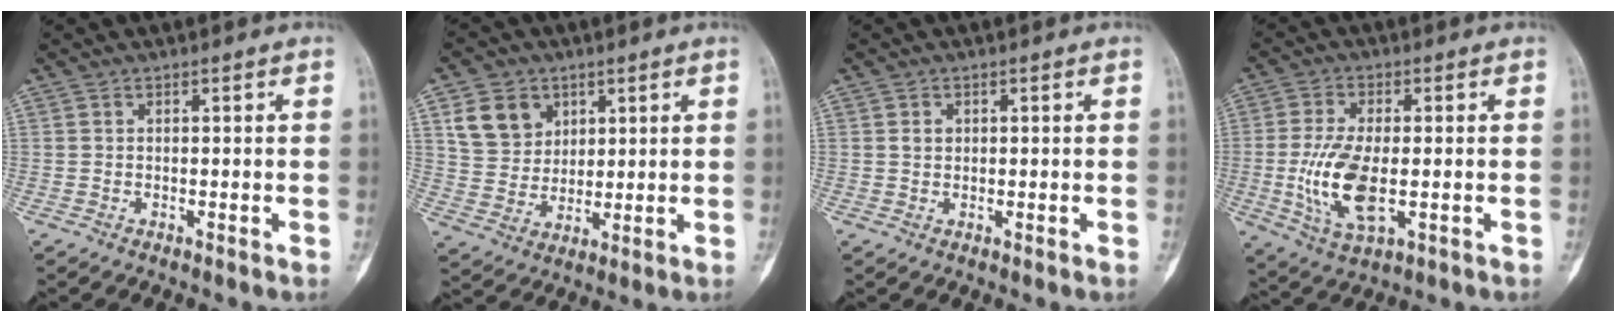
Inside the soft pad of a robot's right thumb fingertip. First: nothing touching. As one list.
[{"total": 9.5, "force": [4.2, 7.6, 3.9], "torque": [-0.047, -0.014, 0.086]}, {"total": 1.5, "force": [0.4, 1.2, 0.7], "torque": [-0.007, 0.000, 0.008]}, {"total": 11.6, "force": [-1.6, 5.3, 10.2], "torque": [-0.208, -0.009, -0.023]}]